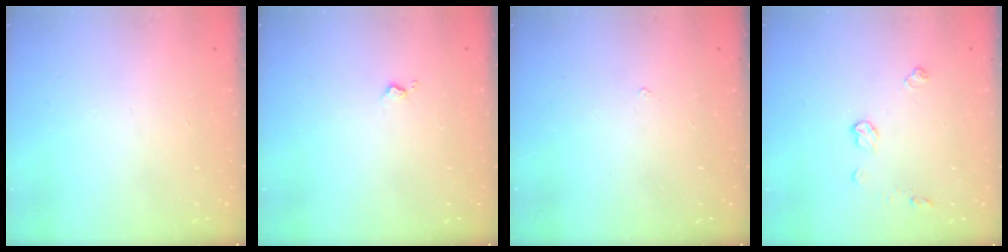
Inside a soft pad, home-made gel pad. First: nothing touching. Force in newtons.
{"total": 3.1, "press": 3.0, "slide": 0.6}
{"total": 1.9, "press": 1.9, "slide": 0.4}
{"total": 6.8, "press": 6.8, "slide": 0.5}